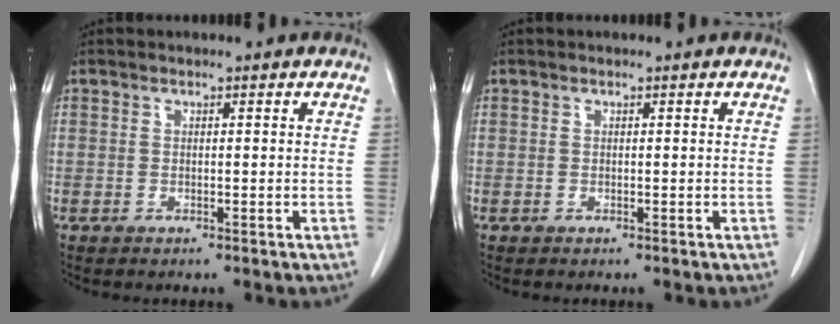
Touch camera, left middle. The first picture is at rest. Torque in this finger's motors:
{"motor_torque": [0.00, 0.00, 0.04, 0.00]}